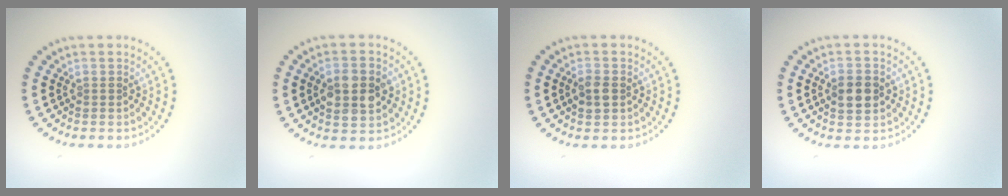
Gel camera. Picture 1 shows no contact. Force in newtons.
{"total": 4.2, "press": 4.2, "slide": 0.1}
{"total": 1.8, "press": 1.8, "slide": 0.1}
{"total": 3.0, "press": 3.0, "slide": 0.1}